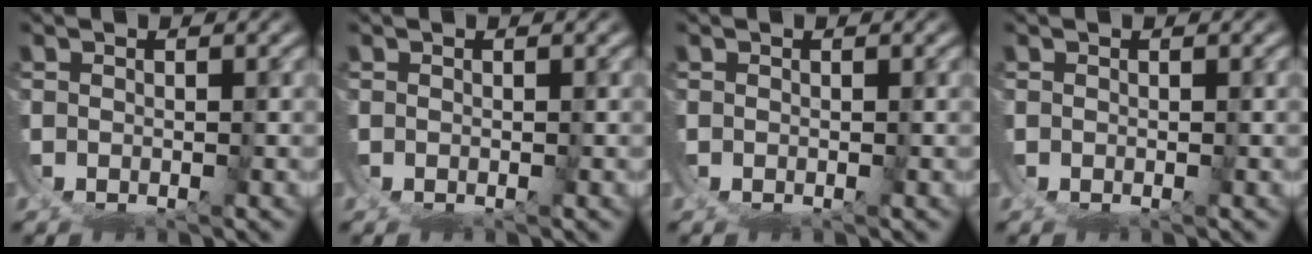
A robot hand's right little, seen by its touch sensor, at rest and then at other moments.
{"total": 0.0}
{"total": 0.0}
{"total": 0.0}